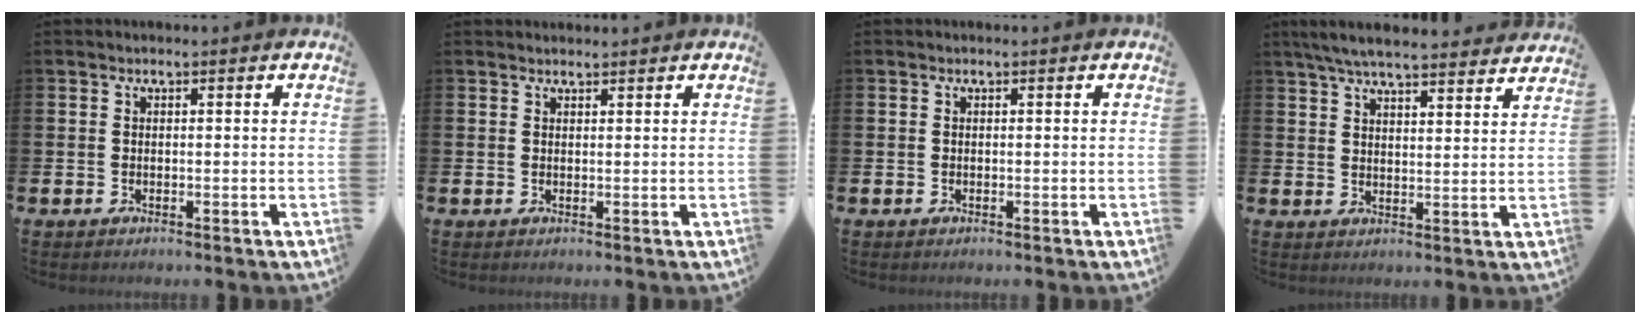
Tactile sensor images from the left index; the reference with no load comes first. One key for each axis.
{"total": 1.0, "fx": 1.0, "fy": 0.2, "fz": 0.0, "tx": 0.009, "ty": -0.002, "tz": 0.017}
{"total": 0.0}
{"total": 6.7, "fx": 6.3, "fy": 0.8, "fz": 2.0, "tx": -0.052, "ty": -0.029, "tz": 0.114}